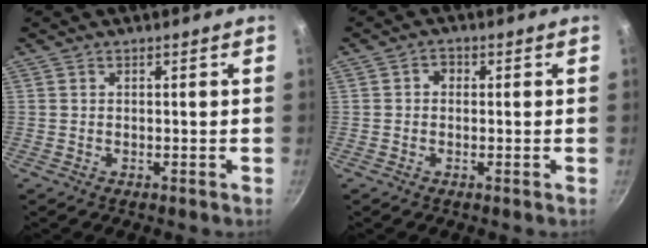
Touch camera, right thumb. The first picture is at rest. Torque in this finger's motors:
{"motor_torque": [0.39, 0.70, 0.44, 0.25, -0.04]}